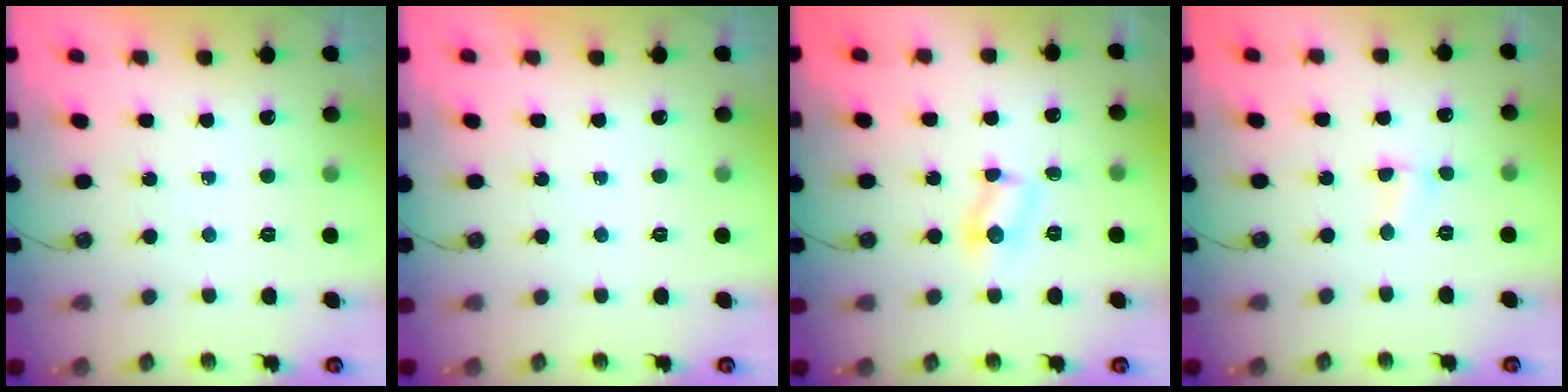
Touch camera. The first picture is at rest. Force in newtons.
{"total": 0.0}
{"total": 3.5, "press": 3.5, "slide": 0.4}
{"total": 3.1, "press": 1.6, "slide": 2.6}